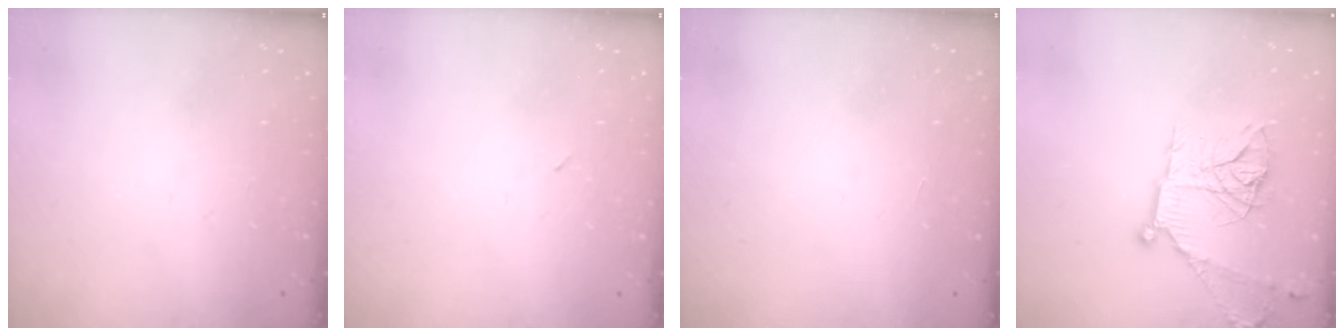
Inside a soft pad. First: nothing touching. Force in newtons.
{"total": 2.1, "press": 1.9, "slide": 1.0}
{"total": 1.7, "press": 1.7, "slide": 0.1}
{"total": 18.2, "press": 18.2, "slide": 1.2}